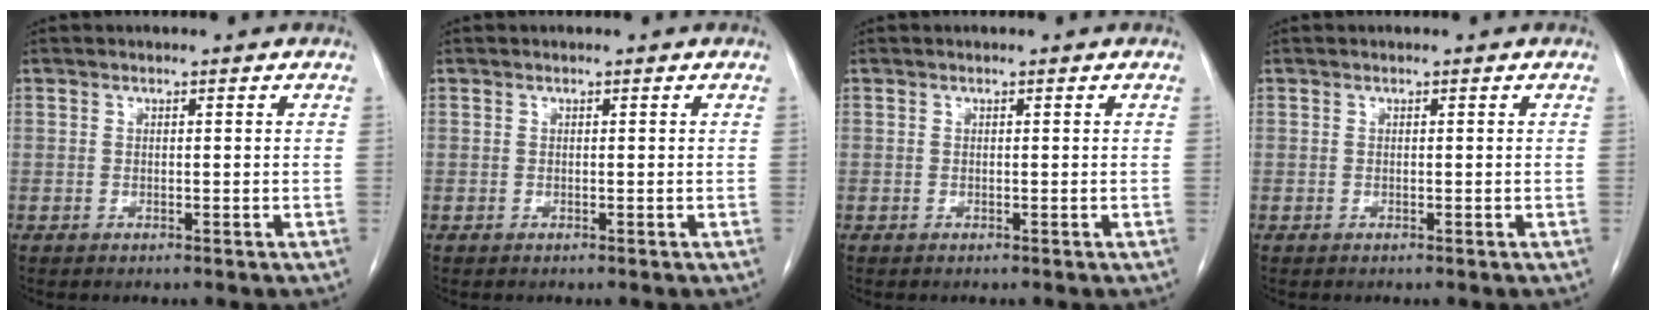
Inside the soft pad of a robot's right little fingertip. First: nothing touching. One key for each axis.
{"total": 0.0}
{"total": 0.0}
{"total": 0.0}